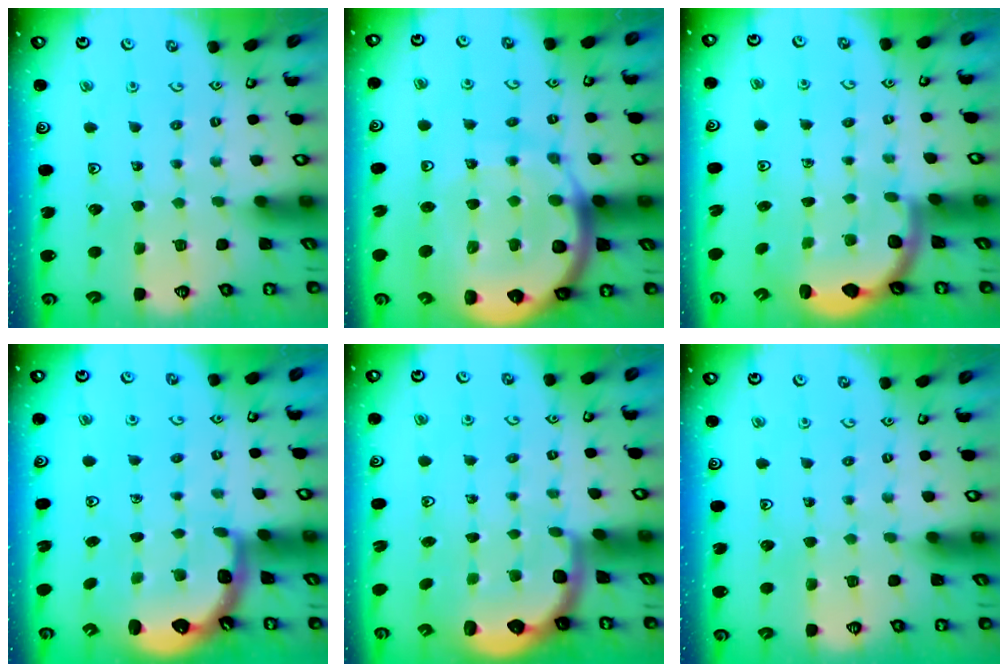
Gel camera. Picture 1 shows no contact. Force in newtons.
{"total": 17.4, "press": 17.3, "slide": 2.0}
{"total": 2.6, "press": 2.5, "slide": 0.6}
{"total": 2.8, "press": 2.5, "slide": 1.2}
{"total": 3.0, "press": 2.1, "slide": 2.1}
{"total": 0.0}